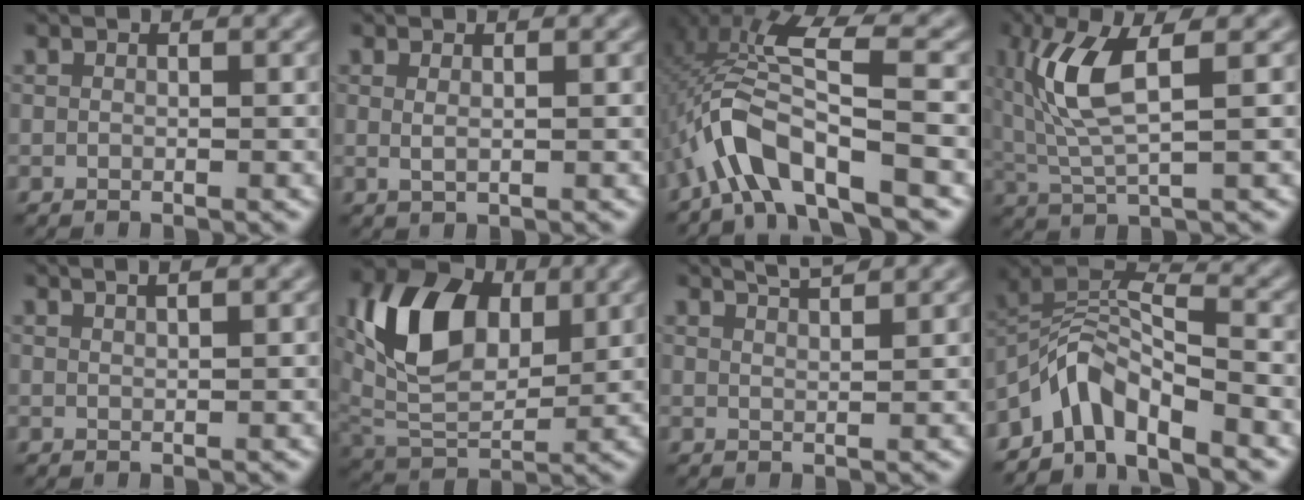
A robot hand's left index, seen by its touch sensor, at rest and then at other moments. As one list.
[{"total": 0.9, "force": [0.3, 0.3, 0.8], "torque": [-0.015, -0.001, 0.003]}, {"total": 6.8, "force": [-2.9, 1.6, 6.0], "torque": [-0.122, 0.016, -0.060]}, {"total": 6.3, "force": [1.7, 1.9, 5.8], "torque": [-0.132, 0.000, 0.037]}, {"total": 2.4, "force": [1.5, 0.9, 1.6], "torque": [-0.001, 0.005, -0.003]}, {"total": 9.8, "force": [2.7, 6.5, 6.8], "torque": [-0.140, -0.001, 0.048]}, {"total": 3.3, "force": [2.7, 0.8, 1.7], "torque": [0.000, 0.012, 0.018]}, {"total": 5.2, "force": [-3.8, 1.8, 3.1], "torque": [-0.049, 0.007, -0.083]}]